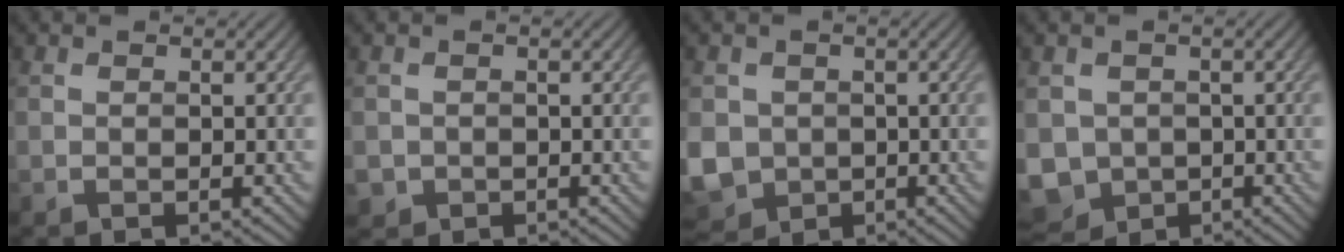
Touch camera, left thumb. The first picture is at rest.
{"total": 1.6, "force": [-0.5, 1.5, 0.2], "torque": [-0.001, -0.009, -0.014]}
{"total": 6.3, "force": [-0.7, 5.7, 2.6], "torque": [-0.091, -0.027, -0.017]}
{"total": 5.5, "force": [-1.0, 5.0, 2.1], "torque": [-0.066, -0.030, -0.020]}